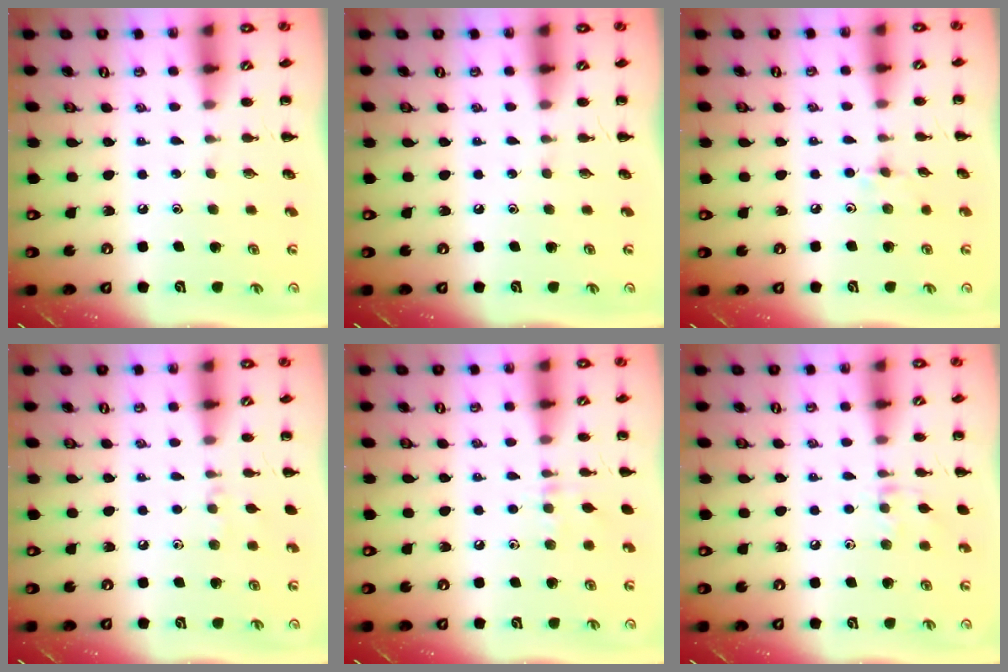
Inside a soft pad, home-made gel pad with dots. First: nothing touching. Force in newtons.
{"total": 0.0}
{"total": 5.6, "press": 5.2, "slide": 2.0}
{"total": 4.6, "press": 4.3, "slide": 1.6}
{"total": 5.3, "press": 5.0, "slide": 1.7}
{"total": 8.3, "press": 8.1, "slide": 1.5}